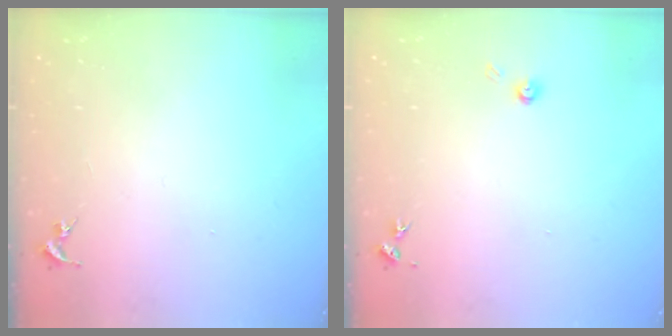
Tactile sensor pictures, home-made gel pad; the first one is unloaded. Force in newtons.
{"total": 3.3, "press": 3.3, "slide": 0.2}